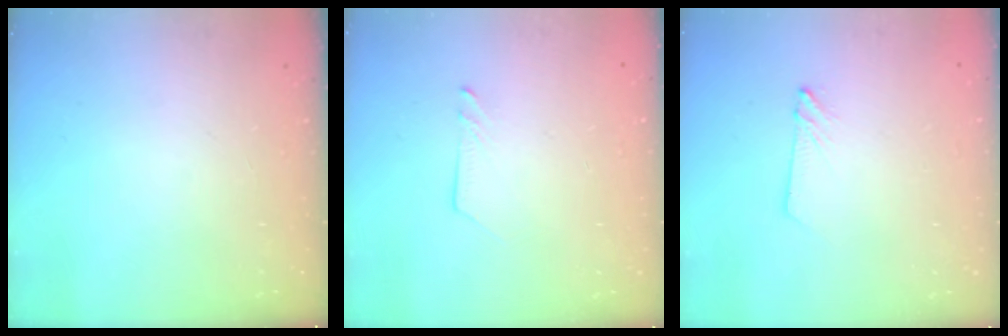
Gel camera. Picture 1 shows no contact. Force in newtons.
{"total": 1.2, "press": 1.2, "slide": 0.1}
{"total": 2.4, "press": 2.4, "slide": 0.2}